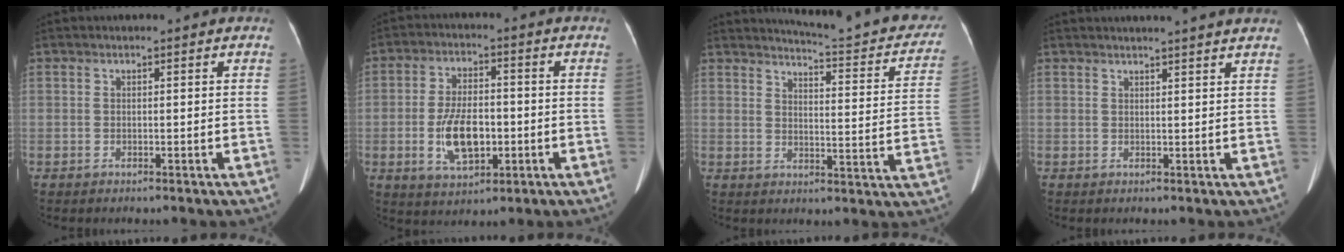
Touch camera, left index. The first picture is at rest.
{"total": 8.9, "force": [-2.0, 4.3, 7.5], "torque": [-0.154, 0.005, -0.029]}
{"total": 18.2, "force": [16.8, 2.1, 6.6], "torque": [-0.077, -0.061, 0.186]}
{"total": 8.0, "force": [7.3, -0.5, 3.2], "torque": [-0.042, 0.019, 0.073]}